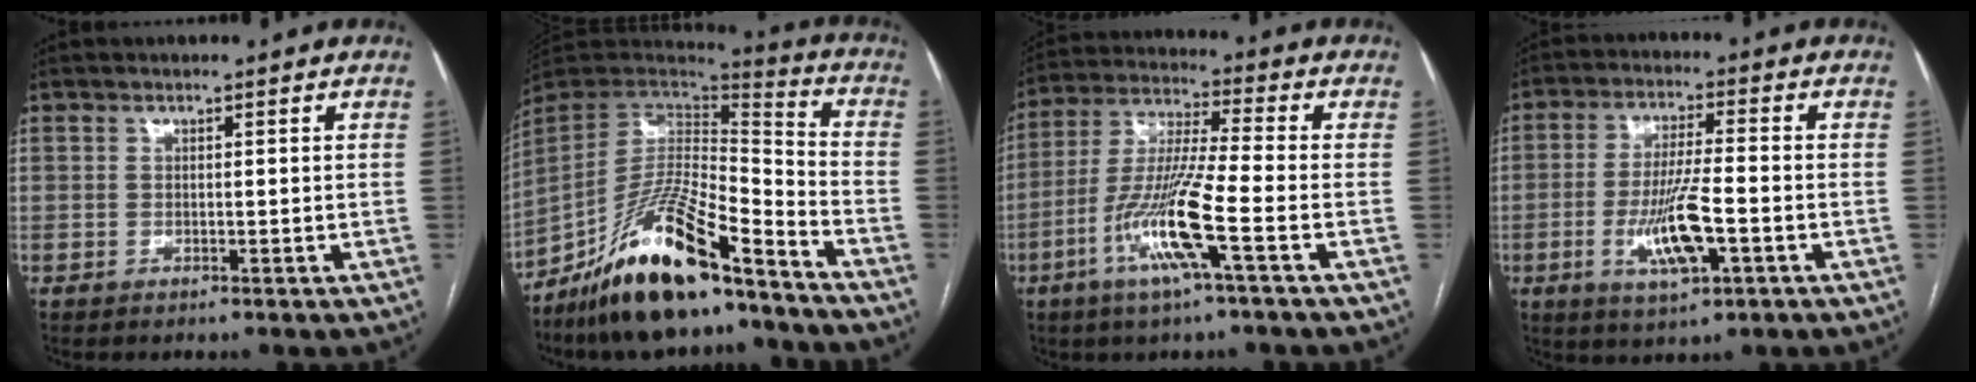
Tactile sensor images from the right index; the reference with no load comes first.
{"total": 20.0, "force": [-14.6, 4.0, 13.0], "torque": [-0.249, -0.007, -0.262]}
{"total": 12.7, "force": [-4.8, -0.2, 11.7], "torque": [-0.240, -0.008, -0.099]}
{"total": 9.5, "force": [-2.9, 1.6, 8.9], "torque": [-0.171, -0.007, -0.050]}